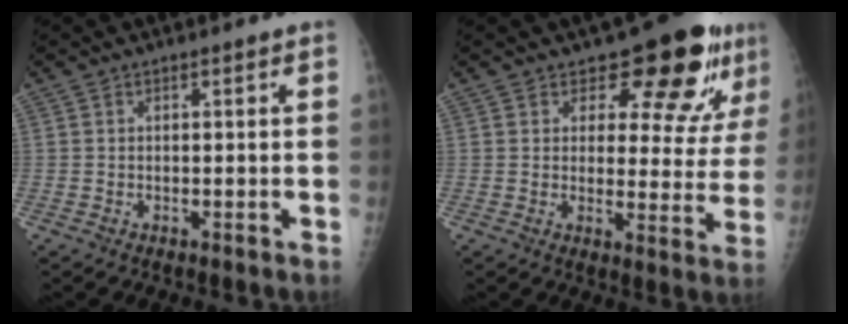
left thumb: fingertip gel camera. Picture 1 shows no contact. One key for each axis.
{"total": 12.6, "fx": 9.0, "fy": 5.6, "fz": 6.9, "tx": -0.041, "ty": -0.065, "tz": 0.107}